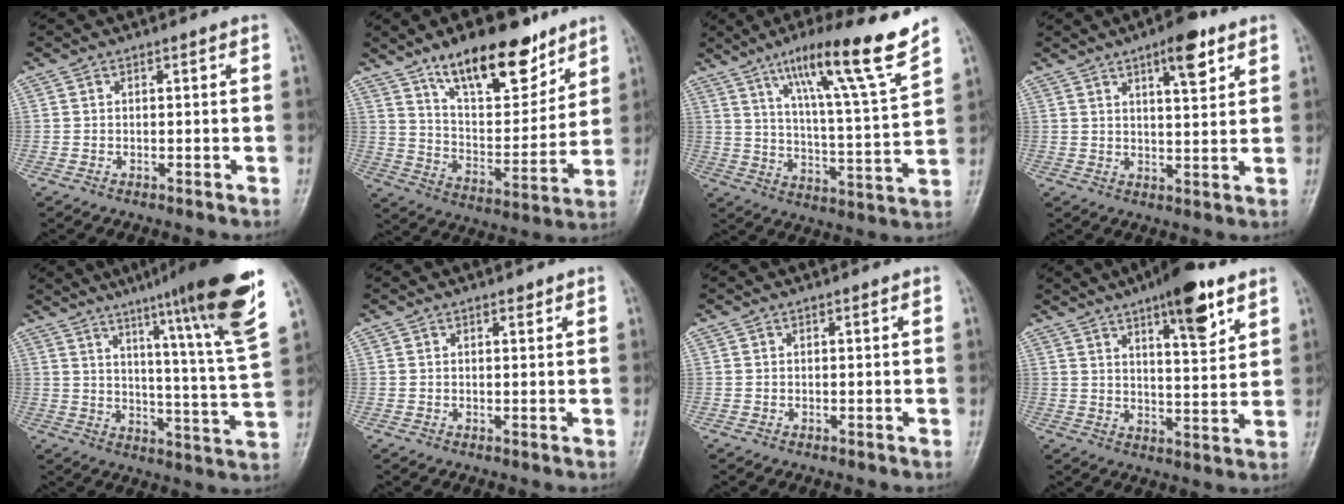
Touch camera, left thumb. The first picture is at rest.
{"total": 18.0, "force": [12.3, 7.2, 11.1], "torque": [-0.130, -0.073, 0.210]}
{"total": 17.4, "force": [11.9, 0.2, 12.7], "torque": [-0.187, -0.063, 0.190]}
{"total": 7.4, "force": [4.2, 2.3, 5.6], "torque": [-0.072, -0.021, 0.060]}
{"total": 21.4, "force": [13.3, 0.3, 16.7], "torque": [-0.222, -0.063, 0.181]}
{"total": 1.0, "force": [0.7, 0.4, 0.5], "torque": [-0.007, -0.004, 0.009]}
{"total": 0.0}
{"total": 12.1, "force": [7.2, 3.4, 9.1], "torque": [-0.116, -0.036, 0.107]}